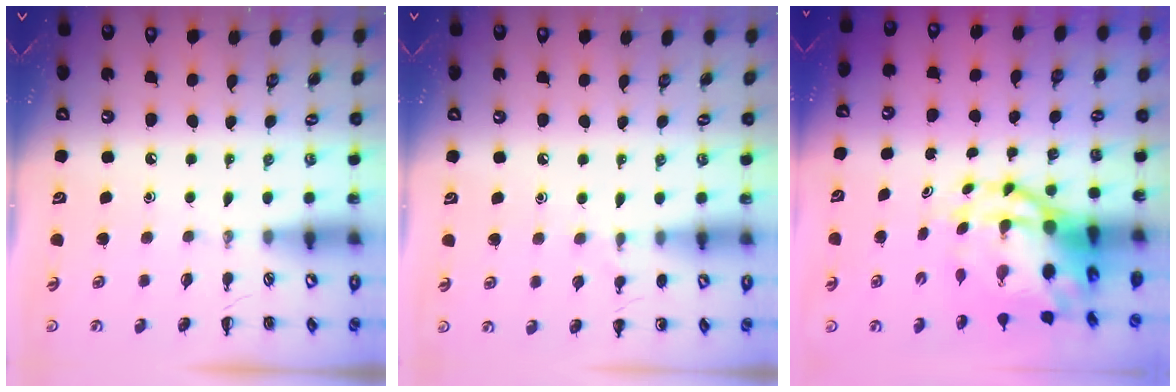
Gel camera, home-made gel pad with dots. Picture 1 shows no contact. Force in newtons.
{"total": 5.9, "press": 5.7, "slide": 1.7}
{"total": 11.5, "press": 11.1, "slide": 3.2}